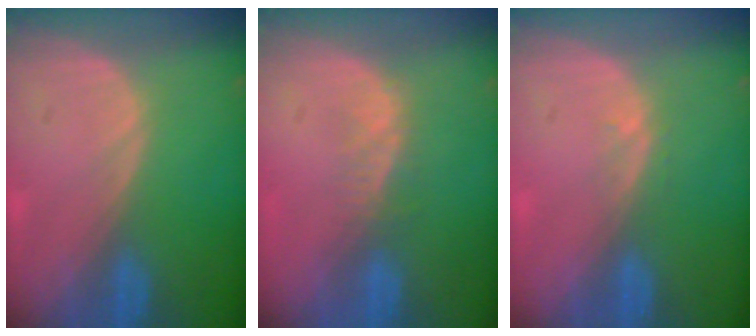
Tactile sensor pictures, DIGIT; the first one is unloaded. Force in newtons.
{"total": 2.8, "press": 2.3, "slide": 1.7}
{"total": 1.0, "press": 0.7, "slide": 0.7}